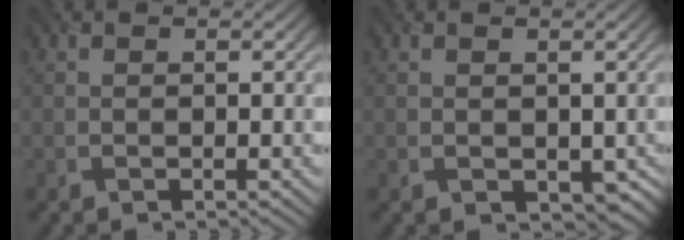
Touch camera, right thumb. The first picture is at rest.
{"total": 1.7, "force": [-0.1, 1.4, 0.8], "torque": [-0.020, -0.011, 0.000]}